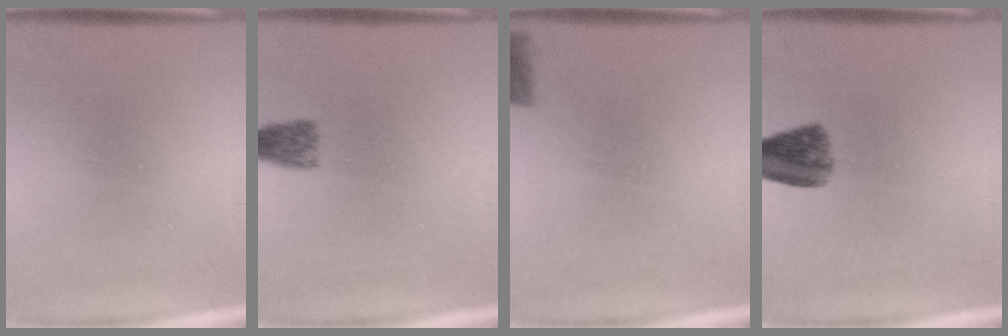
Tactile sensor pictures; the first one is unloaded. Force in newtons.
{"total": 2.7}
{"total": 4.0}
{"total": 5.6}